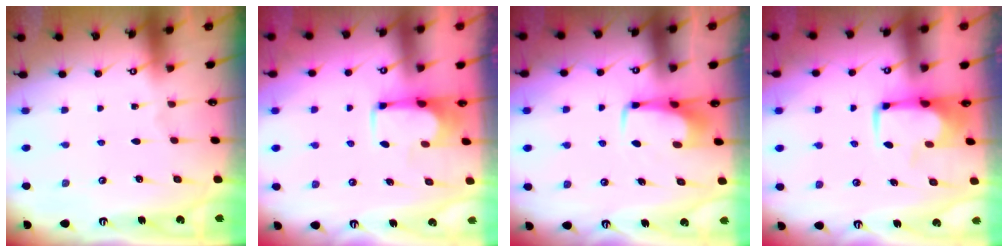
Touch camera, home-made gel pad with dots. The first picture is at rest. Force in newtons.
{"total": 3.7, "press": 3.7, "slide": 0.2}
{"total": 3.7, "press": 3.7, "slide": 0.3}
{"total": 1.0, "press": 0.8, "slide": 0.6}